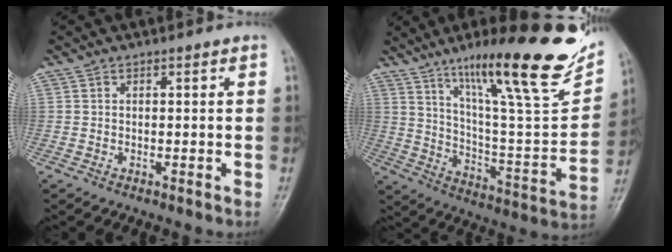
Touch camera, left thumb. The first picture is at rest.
{"total": 27.7, "force": [17.5, 5.2, 20.9], "torque": [-0.288, -0.066, 0.285]}